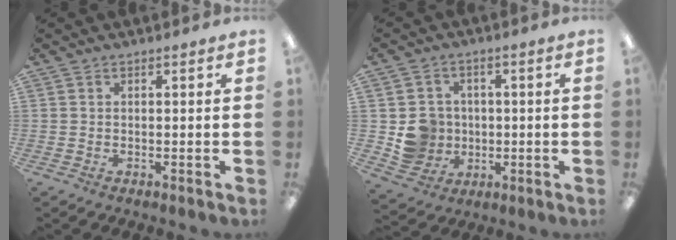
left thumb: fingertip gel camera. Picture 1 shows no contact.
{"total": 7.9, "force": [-0.4, 7.7, 1.6], "torque": [-0.041, 0.009, 0.008]}